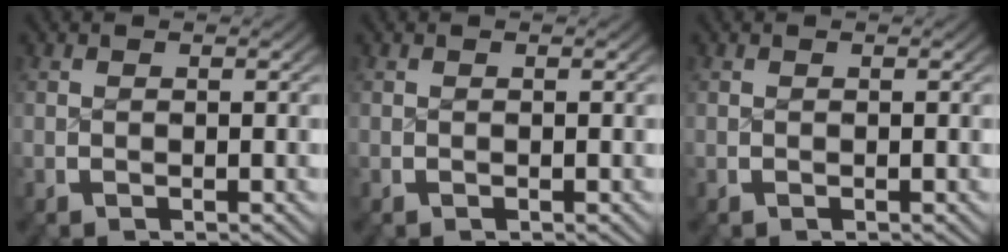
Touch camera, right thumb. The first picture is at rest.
{"total": 0.0}
{"total": 0.0}